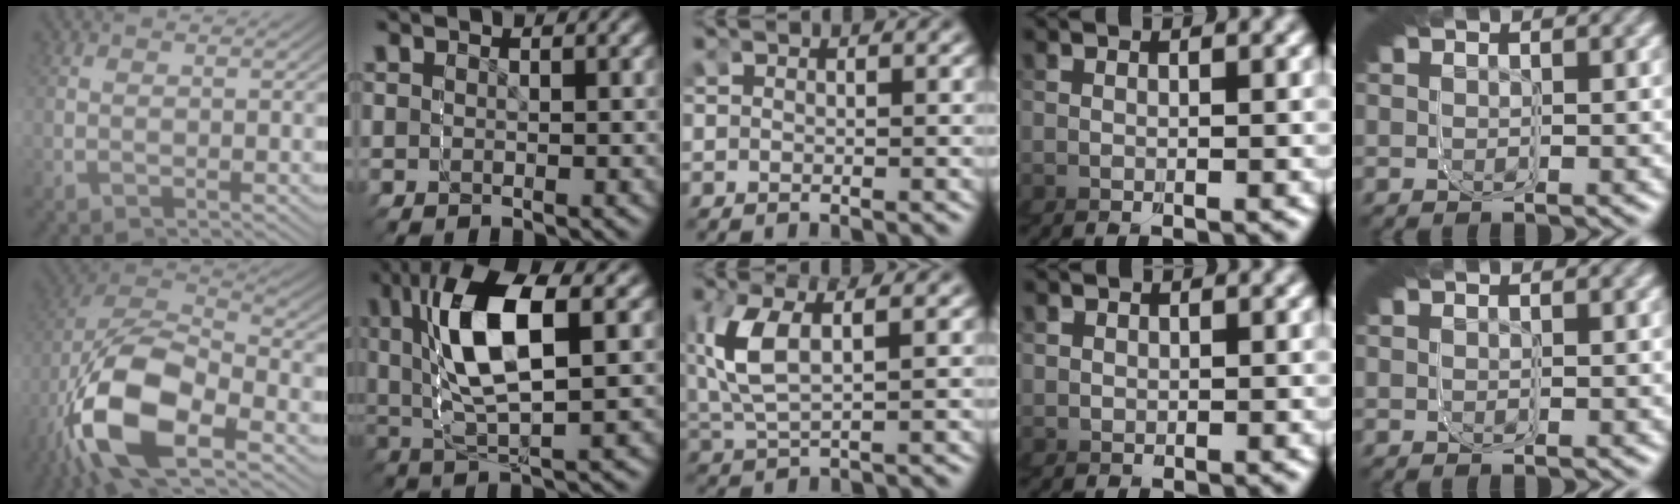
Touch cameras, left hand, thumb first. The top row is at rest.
{"thumb": {"total": 15.5, "force": [-2.7, 9.0, 12.3], "torque": [-0.313, -0.043, -0.025]}, "index": {"total": 9.8, "force": [3.6, 5.7, 7.1], "torque": [-0.174, 0.013, 0.055]}, "middle": {"total": 4.8, "force": [1.2, 2.4, 4.0], "torque": [-0.117, -0.015, 0.037]}, "ring": {"total": 2.0, "force": [0.6, 1.9, -0.4], "torque": [-0.003, -0.008, 0.011]}}